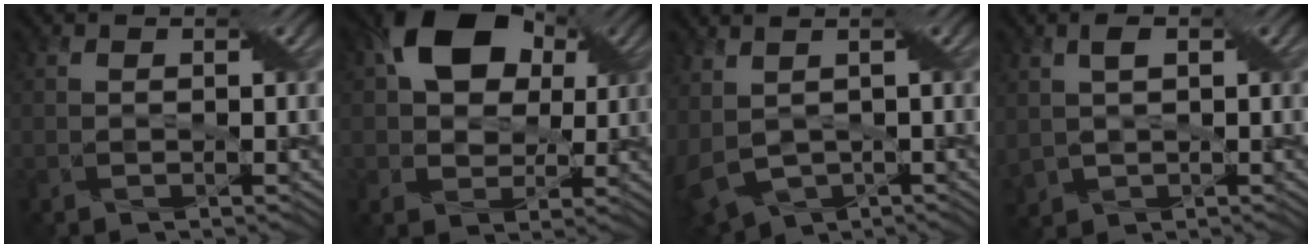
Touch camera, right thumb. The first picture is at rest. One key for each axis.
{"total": 12.6, "fx": 4.7, "fy": 9.3, "fz": 7.1, "tx": -0.141, "ty": 0.033, "tz": 0.064}
{"total": 7.4, "fx": -0.4, "fy": 4.3, "fz": 6.0, "tx": -0.142, "ty": -0.024, "tz": 0.006}
{"total": 4.3, "fx": 0.8, "fy": 3.0, "fz": 3.0, "tx": -0.072, "ty": -0.003, "tz": 0.013}